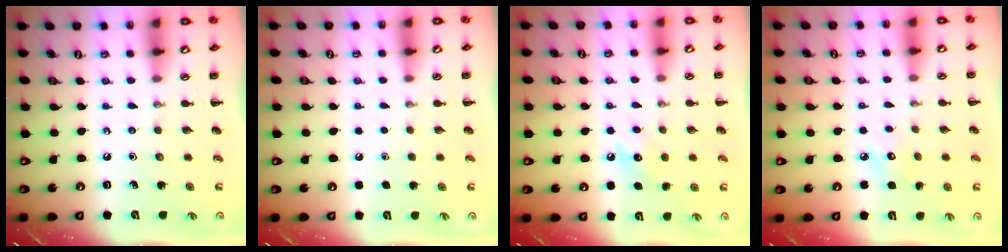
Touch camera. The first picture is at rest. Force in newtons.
{"total": 1.5, "press": 1.5, "slide": 0.1}
{"total": 7.5, "press": 7.3, "slide": 1.9}
{"total": 4.0, "press": 3.9, "slide": 0.8}